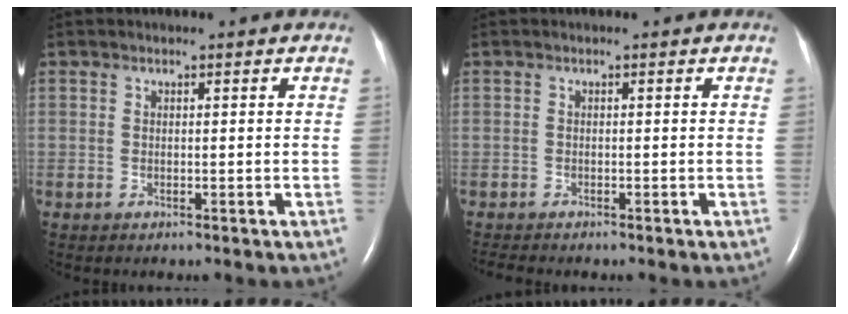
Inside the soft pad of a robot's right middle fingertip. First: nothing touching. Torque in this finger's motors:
{"motor_torque": [0.17, -0.24, -0.02, 0.00]}